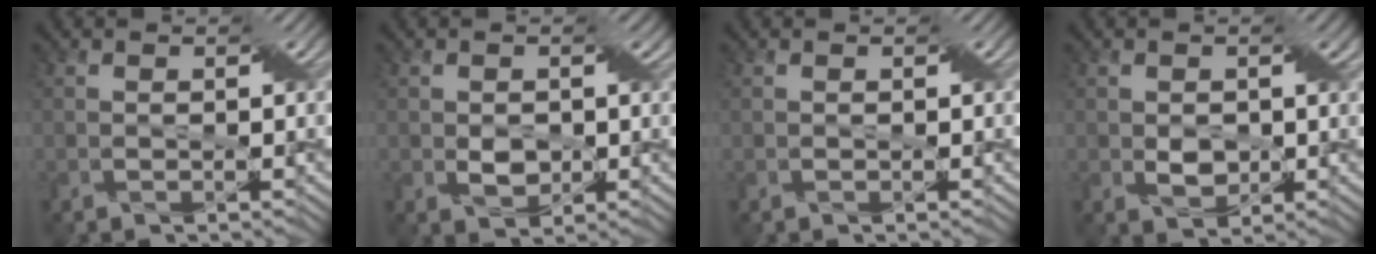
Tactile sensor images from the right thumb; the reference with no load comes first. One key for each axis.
{"total": 2.5, "fx": -0.2, "fy": 2.0, "fz": 1.4, "tx": -0.036, "ty": -0.004, "tz": -0.004}
{"total": 0.0}
{"total": 2.7, "fx": -0.1, "fy": 2.1, "fz": 1.7, "tx": -0.039, "ty": -0.004, "tz": 0.000}